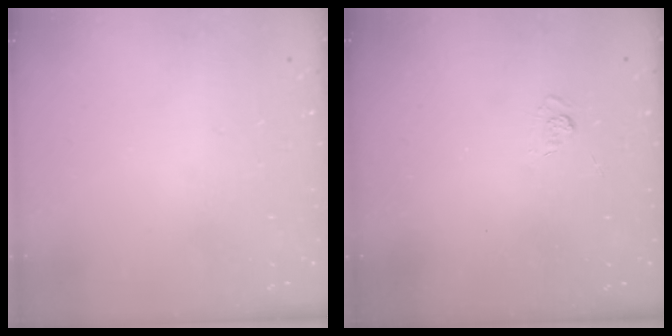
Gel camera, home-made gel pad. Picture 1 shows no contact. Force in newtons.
{"total": 2.2, "press": 1.8, "slide": 1.3}